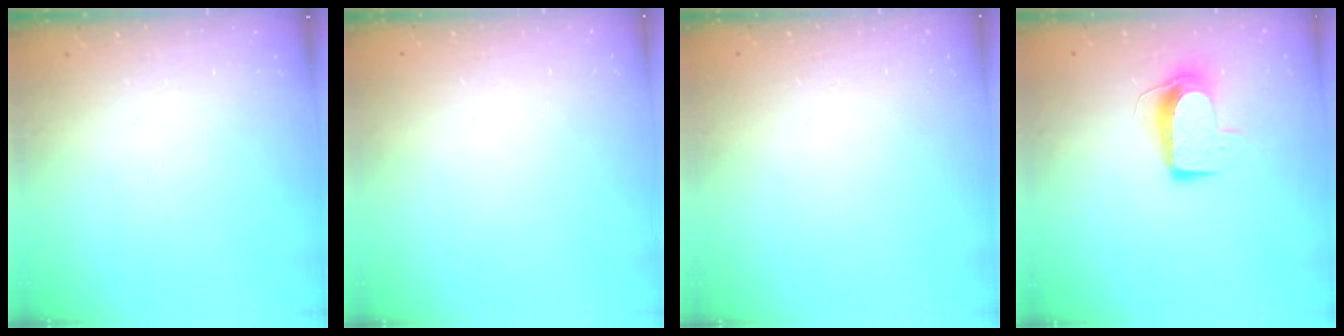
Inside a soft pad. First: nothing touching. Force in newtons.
{"total": 0.0}
{"total": 0.0}
{"total": 9.2, "press": 9.1, "slide": 0.5}